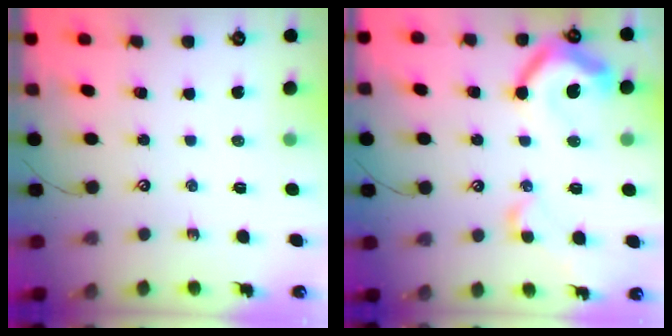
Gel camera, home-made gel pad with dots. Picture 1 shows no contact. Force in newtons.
{"total": 12.6, "press": 12.5, "slide": 1.7}